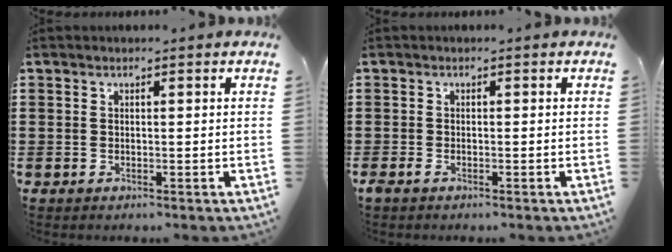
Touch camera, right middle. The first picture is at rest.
{"total": 0.7, "force": [-0.5, 0.1, 0.4], "torque": [-0.018, -0.009, -0.010]}